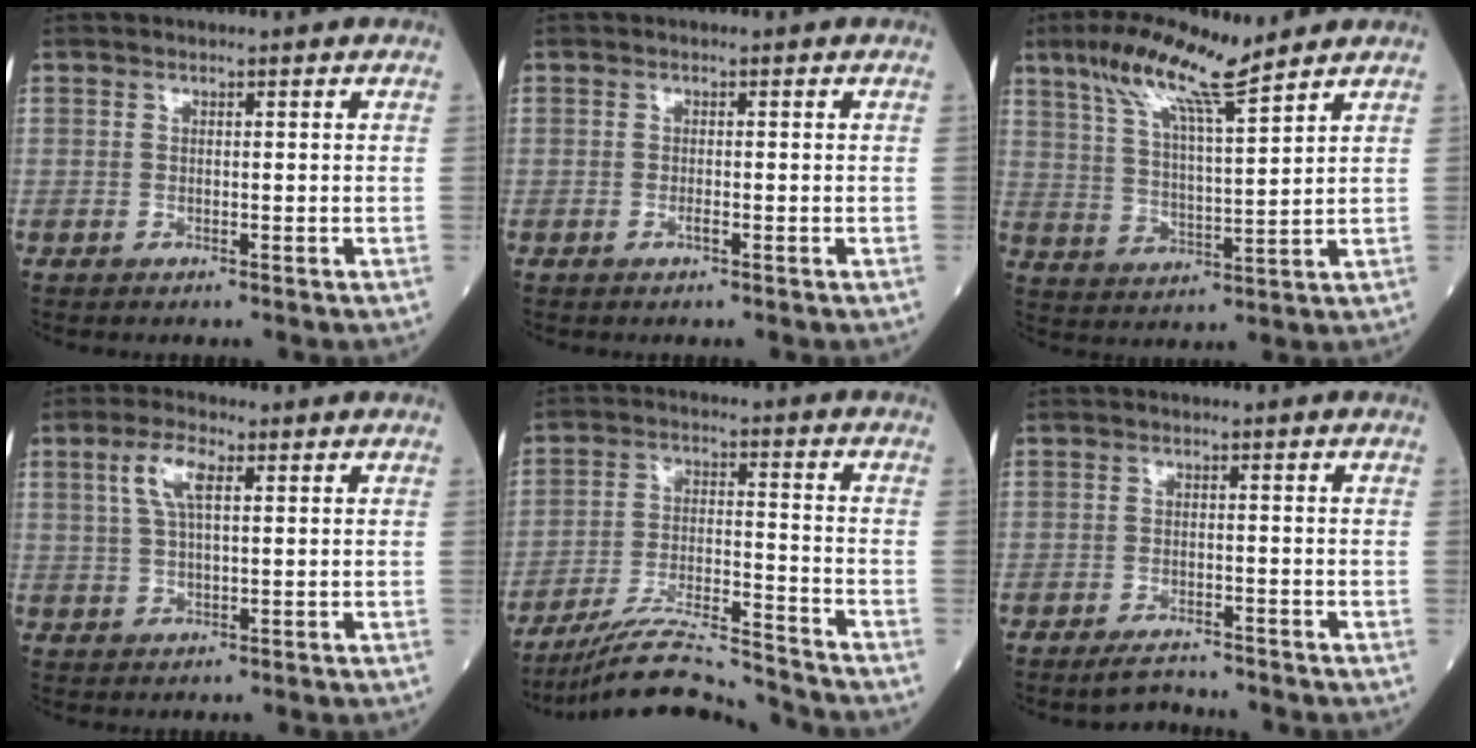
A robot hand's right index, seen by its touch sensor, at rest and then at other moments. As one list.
[{"total": 0.8, "force": [-0.4, 0.0, 0.7], "torque": [-0.013, 0.001, -0.006]}, {"total": 10.7, "force": [7.6, 0.7, 7.4], "torque": [-0.143, 0.010, 0.139]}, {"total": 5.3, "force": [2.0, 1.5, 4.7], "torque": [-0.102, 0.012, 0.041]}, {"total": 11.9, "force": [-11.4, -1.1, 3.1], "torque": [-0.055, 0.003, -0.208]}, {"total": 3.1, "force": [-3.0, 0.4, 0.7], "torque": [-0.016, -0.011, -0.050]}]